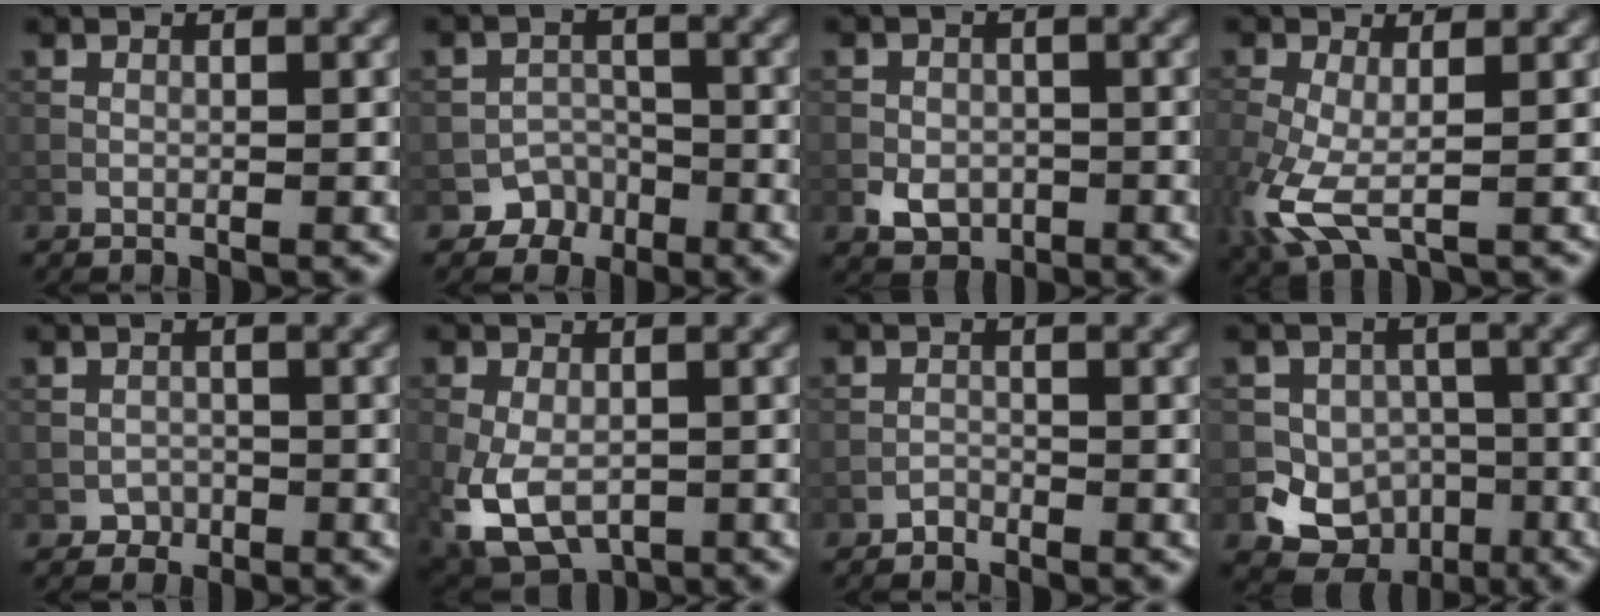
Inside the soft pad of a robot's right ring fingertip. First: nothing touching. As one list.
[{"total": 3.1, "force": [-2.1, 2.3, 0.1], "torque": [0.024, 0.005, -0.028]}, {"total": 2.5, "force": [-0.9, 2.1, 1.2], "torque": [-0.017, -0.004, -0.016]}, {"total": 5.6, "force": [-1.6, 2.5, 4.7], "torque": [-0.138, -0.012, -0.037]}, {"total": 1.2, "force": [-0.7, 1.0, 0.0], "torque": [0.008, 0.003, -0.012]}, {"total": 7.6, "force": [-2.5, 4.7, 5.4], "torque": [-0.123, -0.028, -0.041]}, {"total": 0.8, "force": [-0.7, 0.4, 0.0], "torque": [0.001, 0.002, -0.014]}, {"total": 9.8, "force": [-4.5, 8.5, 2.0], "torque": [-0.017, -0.021, -0.083]}]